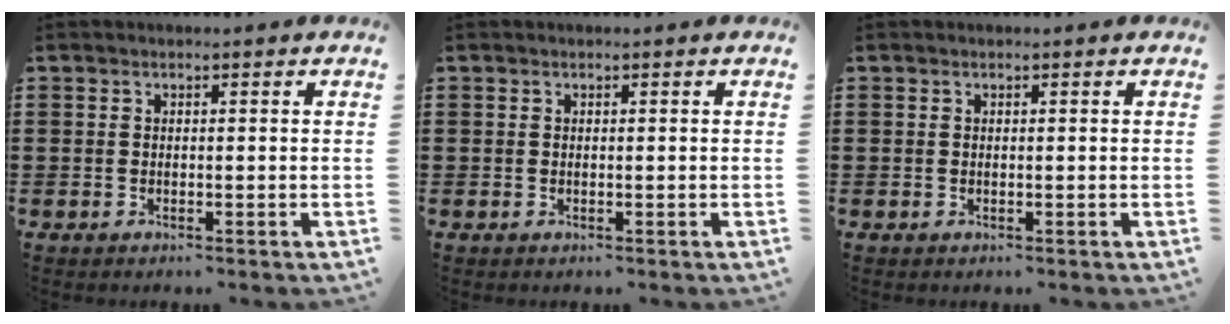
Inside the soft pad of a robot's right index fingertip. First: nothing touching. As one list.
[{"total": 0.0}, {"total": 0.0}]